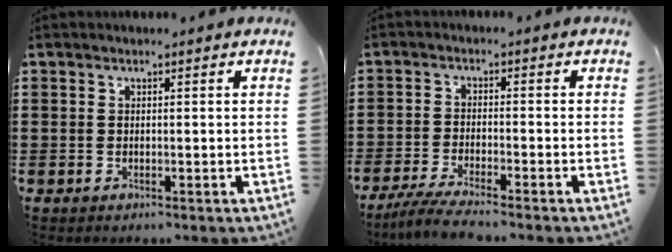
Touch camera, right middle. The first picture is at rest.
{"total": 3.9, "force": [-3.5, -0.1, 1.7], "torque": [-0.050, -0.013, -0.074]}